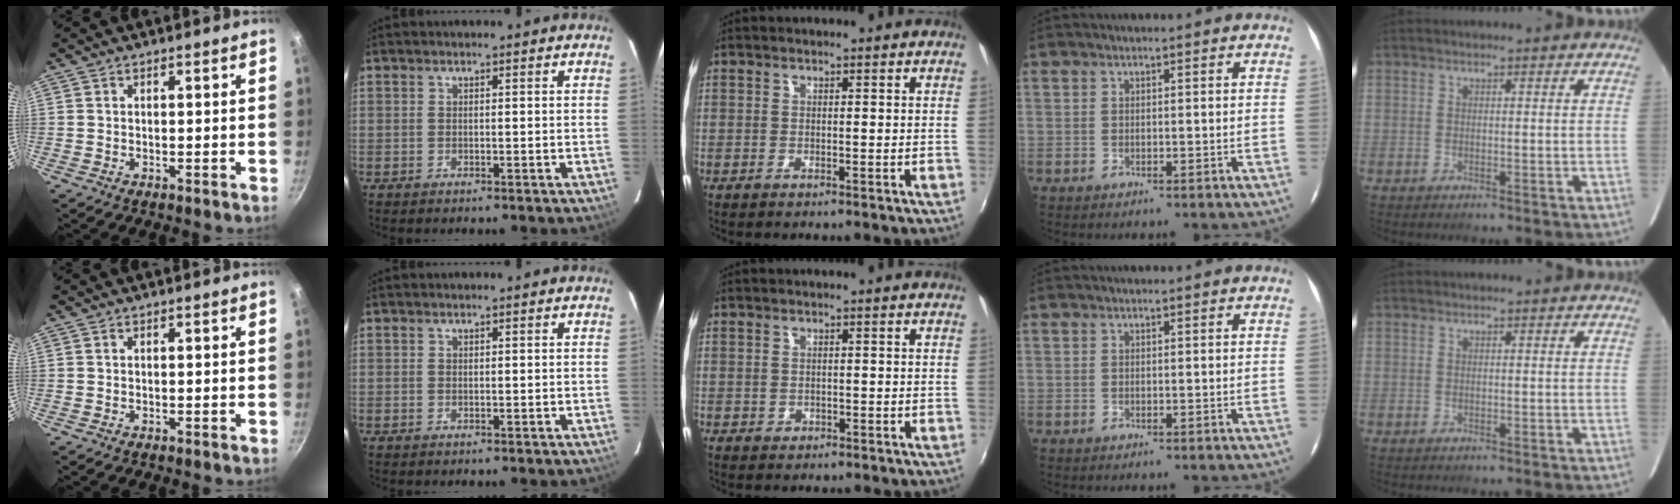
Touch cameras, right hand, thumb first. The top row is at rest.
{"middle": {"total": 0.7, "force": [0.0, 0.7, 0.1], "torque": [0.002, -0.001, 0.004]}}